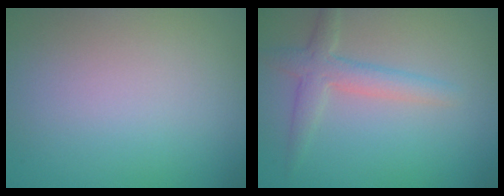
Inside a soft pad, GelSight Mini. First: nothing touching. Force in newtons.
{"total": 2.9, "press": 2.9, "slide": 0.1}